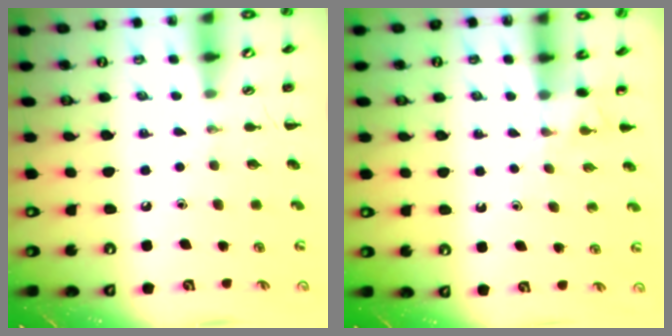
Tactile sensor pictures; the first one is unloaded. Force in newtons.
{"total": 2.6, "press": 2.4, "slide": 1.0}